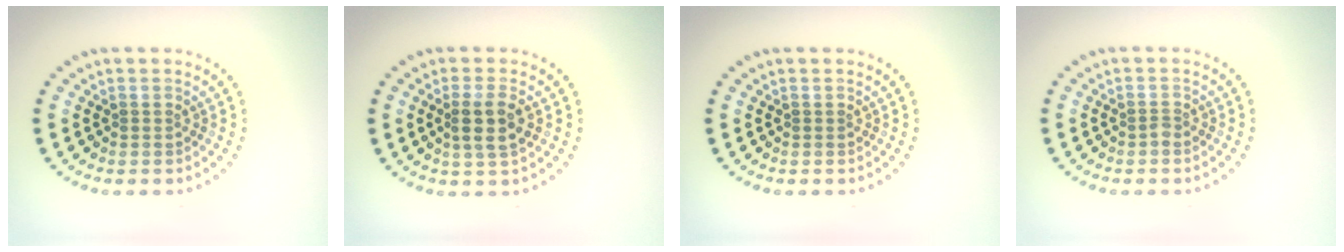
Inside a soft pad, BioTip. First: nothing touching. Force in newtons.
{"total": 2.6, "press": 2.4, "slide": 1.0}
{"total": 0.0}
{"total": 0.7, "press": 0.5, "slide": 0.4}